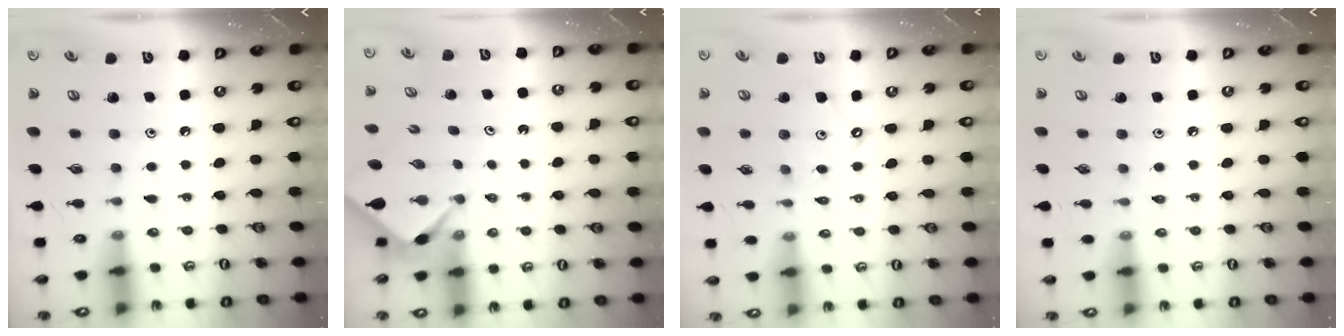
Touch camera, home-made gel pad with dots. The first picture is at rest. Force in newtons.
{"total": 2.3, "press": 2.2, "slide": 0.3}
{"total": 7.2, "press": 7.2, "slide": 0.7}
{"total": 2.1, "press": 2.1, "slide": 0.4}